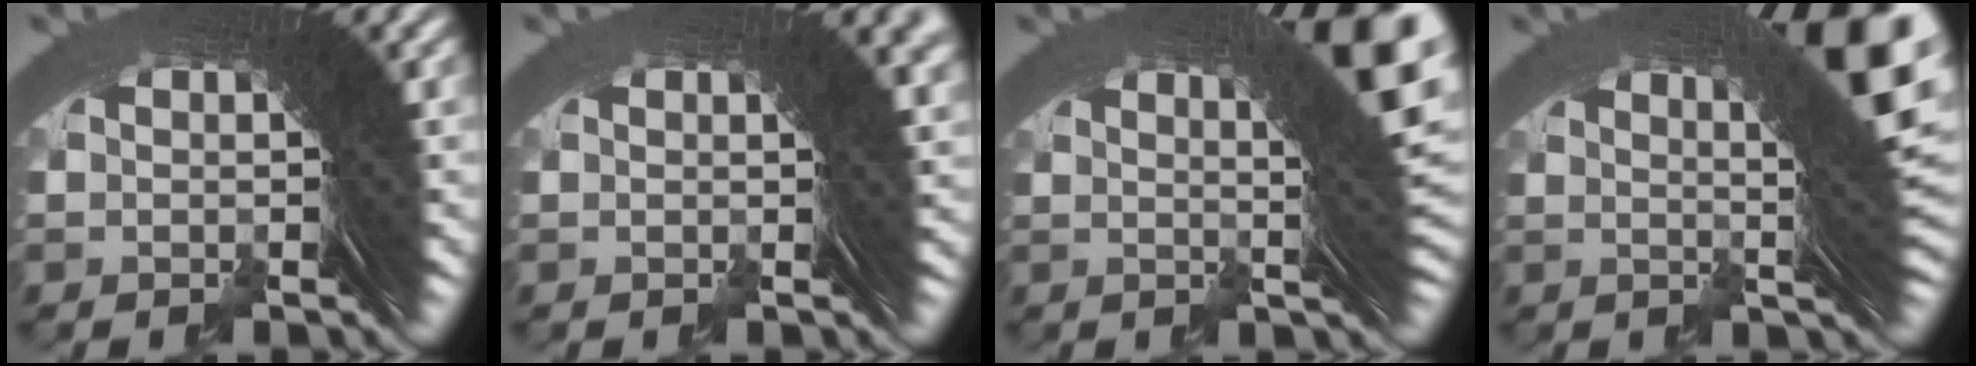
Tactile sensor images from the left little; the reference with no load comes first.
{"total": 3.8, "force": [1.4, 0.6, 3.5], "torque": [-0.020, 0.013, 0.012]}
{"total": 11.9, "force": [3.7, 3.5, 10.7], "torque": [-0.106, 0.020, 0.047]}
{"total": 13.3, "force": [4.1, 4.1, 11.9], "torque": [-0.123, 0.023, 0.051]}